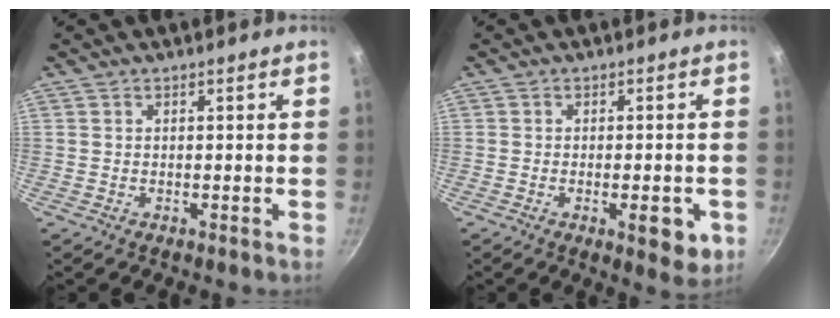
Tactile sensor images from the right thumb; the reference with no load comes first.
{"total": 6.9, "force": [-2.3, 2.6, 6.0], "torque": [-0.061, 0.003, -0.028]}